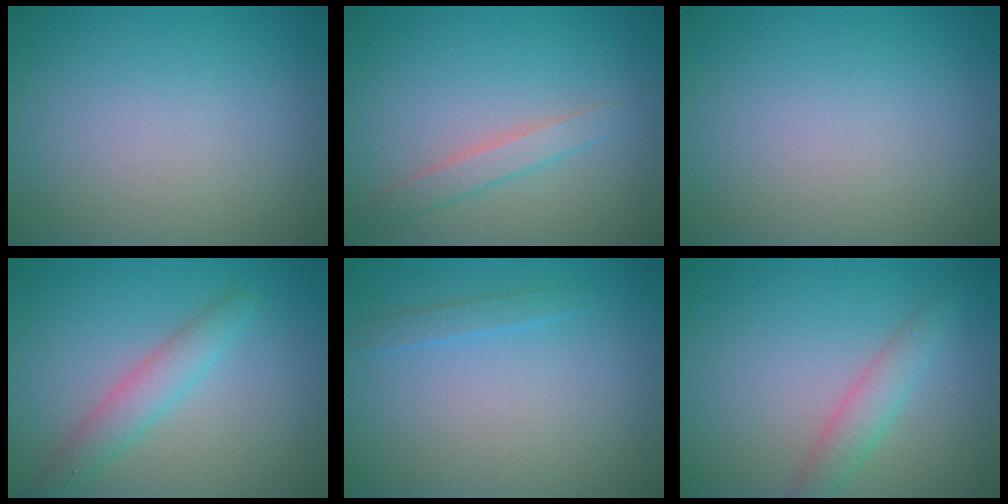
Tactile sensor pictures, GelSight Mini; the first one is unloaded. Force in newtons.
{"total": 1.8, "press": 1.8, "slide": 0.1}
{"total": 0.0}
{"total": 2.8, "press": 2.8, "slide": 0.0}
{"total": 1.0, "press": 1.0, "slide": 0.1}
{"total": 2.3, "press": 2.3, "slide": 0.0}